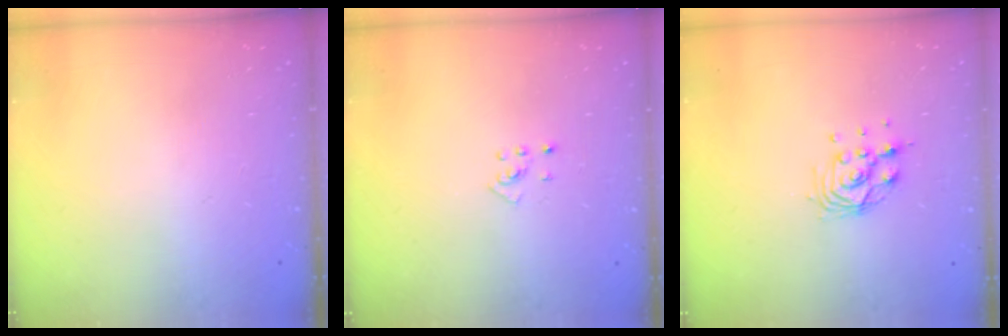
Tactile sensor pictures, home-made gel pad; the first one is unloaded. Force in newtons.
{"total": 2.7, "press": 2.6, "slide": 0.6}
{"total": 9.3, "press": 9.2, "slide": 1.3}